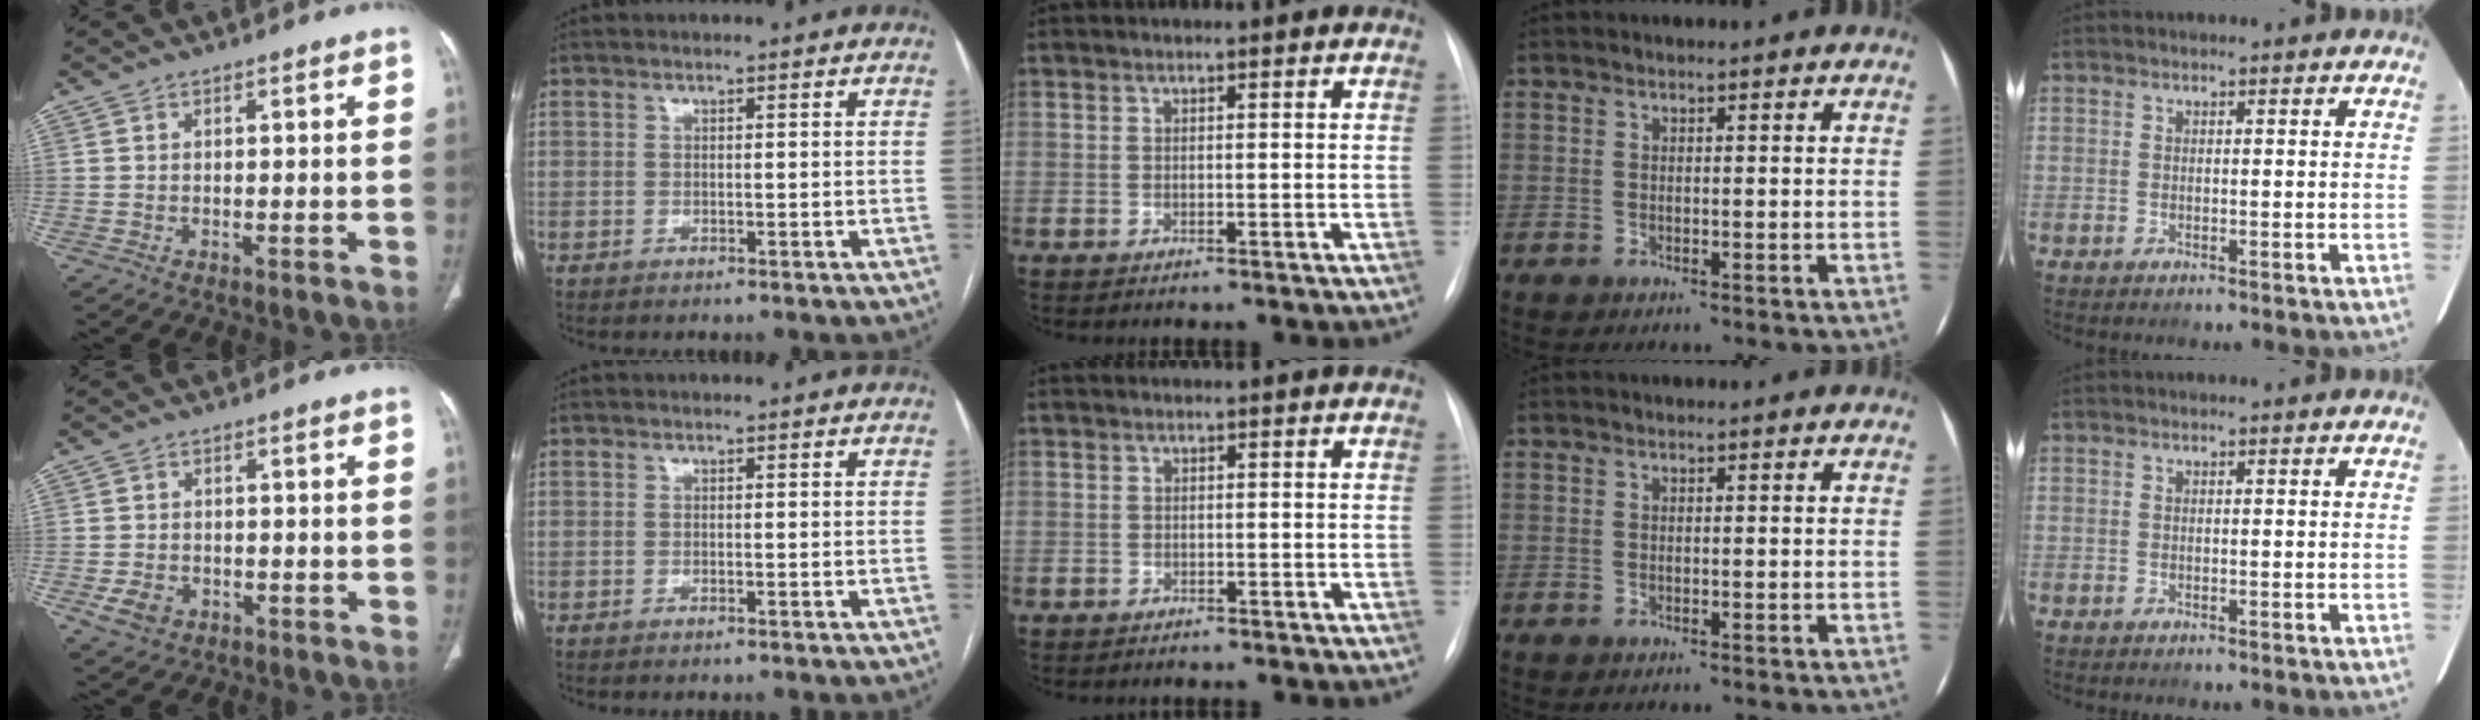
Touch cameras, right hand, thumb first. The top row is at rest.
{"thumb": {"total": 4.3, "force": [-1.7, 3.2, 2.2], "torque": [-0.036, 0.006, -0.023]}, "middle": {"total": 2.3, "force": [-1.8, 1.2, 0.6], "torque": [-0.013, 0.002, -0.021]}}